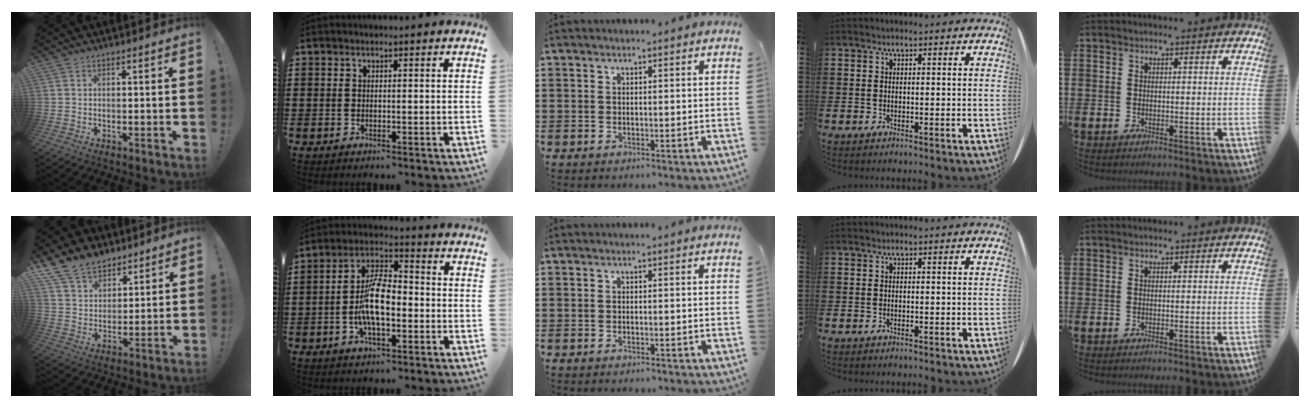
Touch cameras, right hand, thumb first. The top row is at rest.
{"thumb": {"total": 12.3, "force": [9.2, 7.3, 3.5], "torque": [-0.072, -0.061, 0.182]}, "index": {"total": 9.5, "force": [-2.1, 4.2, 8.3], "torque": [-0.175, 0.003, -0.043]}}